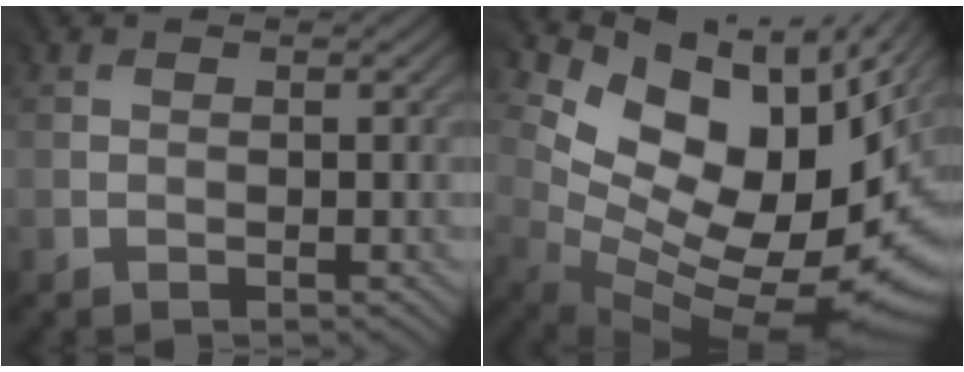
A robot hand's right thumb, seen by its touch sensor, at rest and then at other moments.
{"total": 13.9, "force": [4.8, 8.4, 10.0], "torque": [-0.154, -0.015, 0.113]}